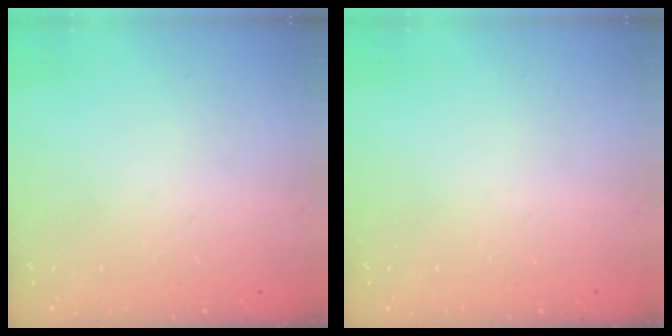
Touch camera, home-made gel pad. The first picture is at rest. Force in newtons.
{"total": 0.0}